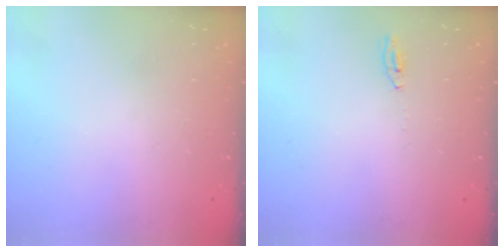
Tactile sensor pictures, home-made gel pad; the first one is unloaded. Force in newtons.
{"total": 2.0, "press": 2.0, "slide": 0.2}